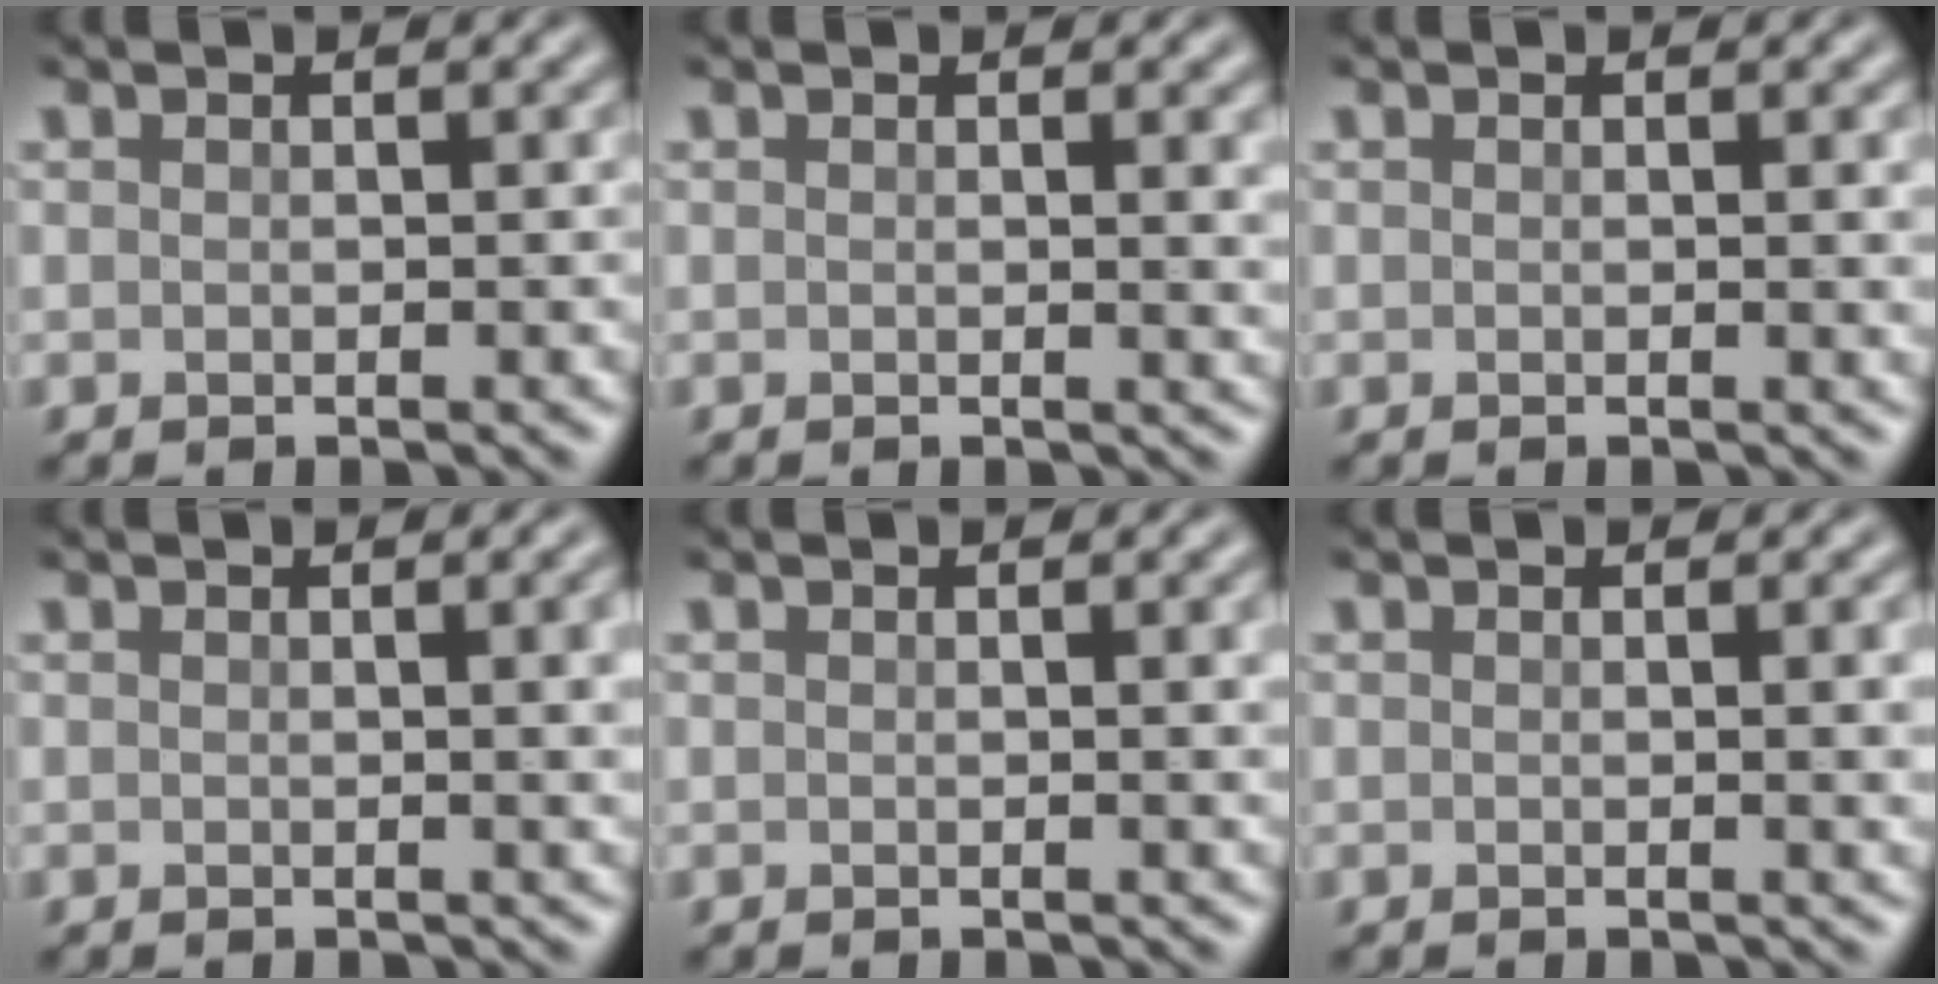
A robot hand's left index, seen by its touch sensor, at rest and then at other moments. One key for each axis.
{"total": 1.8, "fx": 0.5, "fy": 0.6, "fz": 1.6, "tx": -0.011, "ty": 0.001, "tz": 0.004}
{"total": 0.9, "fx": 0.2, "fy": 0.3, "fz": 0.9, "tx": -0.005, "ty": 0.000, "tz": 0.000}
{"total": 3.2, "fx": 0.5, "fy": 1.0, "fz": 3.0, "tx": -0.026, "ty": 0.007, "tz": 0.003}
{"total": 2.0, "fx": 0.5, "fy": 0.6, "fz": 1.9, "tx": -0.016, "ty": 0.004, "tz": 0.004}
{"total": 2.7, "fx": 0.3, "fy": 0.8, "fz": 2.6, "tx": -0.022, "ty": 0.003, "tz": 0.000}